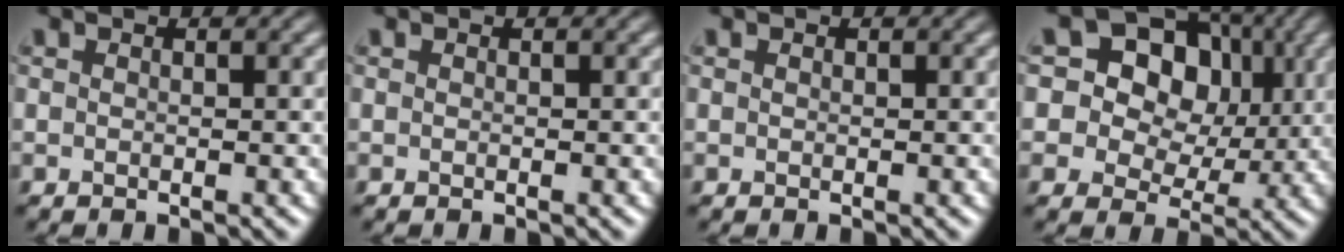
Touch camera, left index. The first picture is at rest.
{"total": 0.0}
{"total": 0.0}
{"total": 13.0, "force": [4.4, 10.4, 6.4], "torque": [-0.116, 0.043, 0.065]}